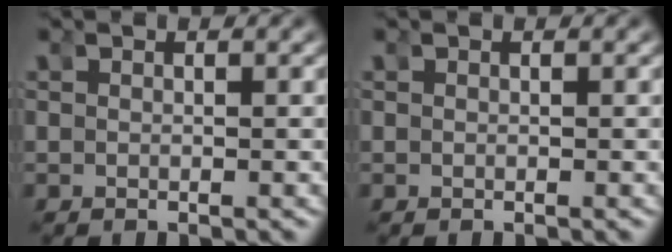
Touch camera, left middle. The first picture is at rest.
{"total": 0.0}